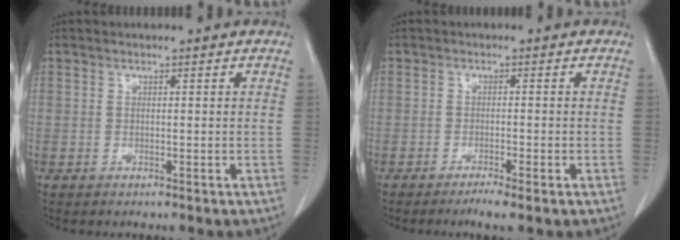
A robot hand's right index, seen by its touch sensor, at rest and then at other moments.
{"total": 3.0, "force": [-2.0, 0.1, 2.2], "torque": [-0.034, -0.006, -0.031]}